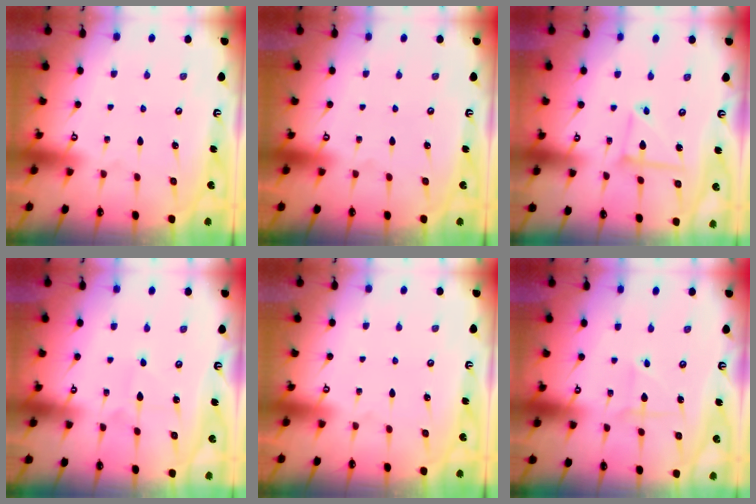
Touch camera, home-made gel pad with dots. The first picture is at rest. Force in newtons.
{"total": 0.0}
{"total": 6.8, "press": 6.7, "slide": 0.5}
{"total": 3.3, "press": 3.3, "slide": 0.4}
{"total": 0.0}
{"total": 2.7, "press": 2.7, "slide": 0.1}